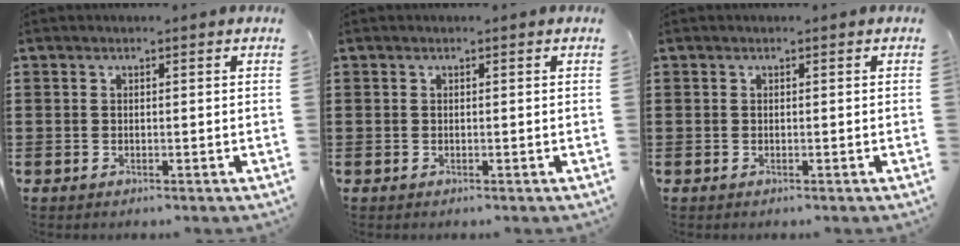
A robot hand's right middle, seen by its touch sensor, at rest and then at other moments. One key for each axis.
{"total": 0.0}
{"total": 0.0}